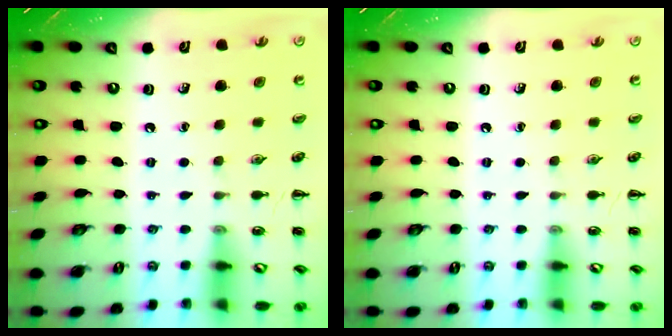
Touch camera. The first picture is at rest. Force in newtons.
{"total": 0.0}